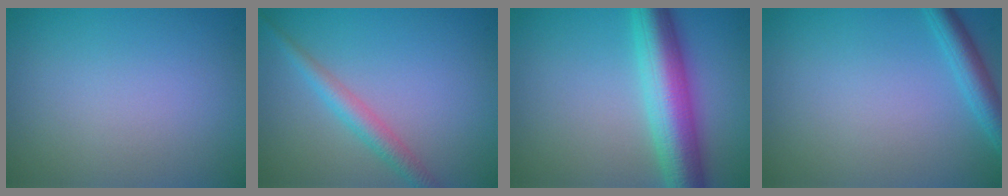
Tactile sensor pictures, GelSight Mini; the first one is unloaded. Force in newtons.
{"total": 2.5, "press": 2.5, "slide": 0.1}
{"total": 7.3, "press": 7.3, "slide": 0.1}
{"total": 2.7, "press": 2.7, "slide": 0.1}